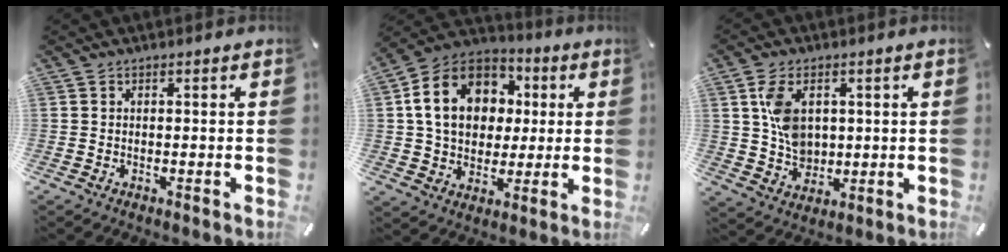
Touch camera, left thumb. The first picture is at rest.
{"total": 16.2, "force": [2.5, 13.3, 8.9], "torque": [-0.166, 0.009, 0.048]}
{"total": 8.9, "force": [1.9, 6.8, 5.5], "torque": [-0.104, 0.003, 0.036]}